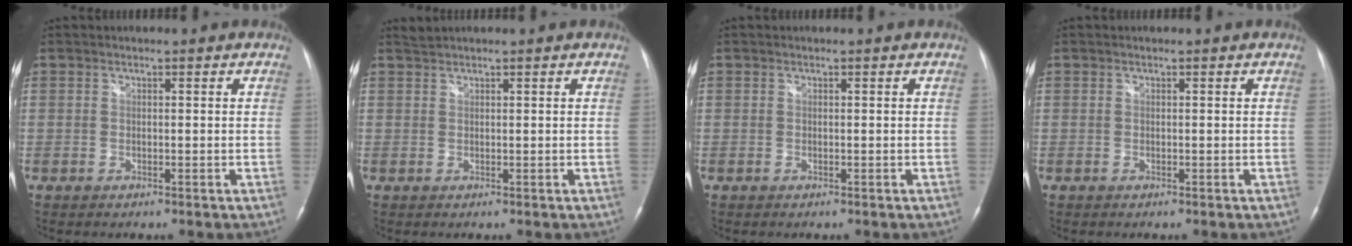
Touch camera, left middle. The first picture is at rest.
{"total": 1.0, "force": [0.9, -0.3, -0.1], "torque": [-0.006, 0.010, 0.025]}
{"total": 0.0}
{"total": 0.0}